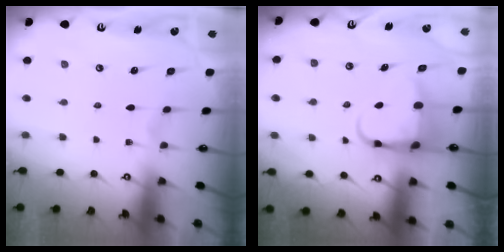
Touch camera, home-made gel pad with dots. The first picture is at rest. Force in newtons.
{"total": 5.4, "press": 5.4, "slide": 0.5}